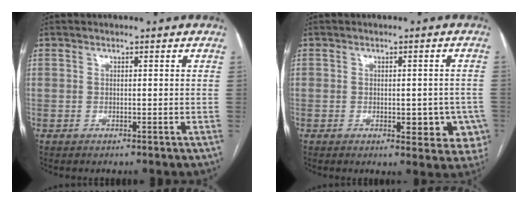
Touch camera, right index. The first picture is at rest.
{"total": 7.2, "force": [-2.0, 3.8, 5.8], "torque": [-0.048, 0.011, -0.018]}